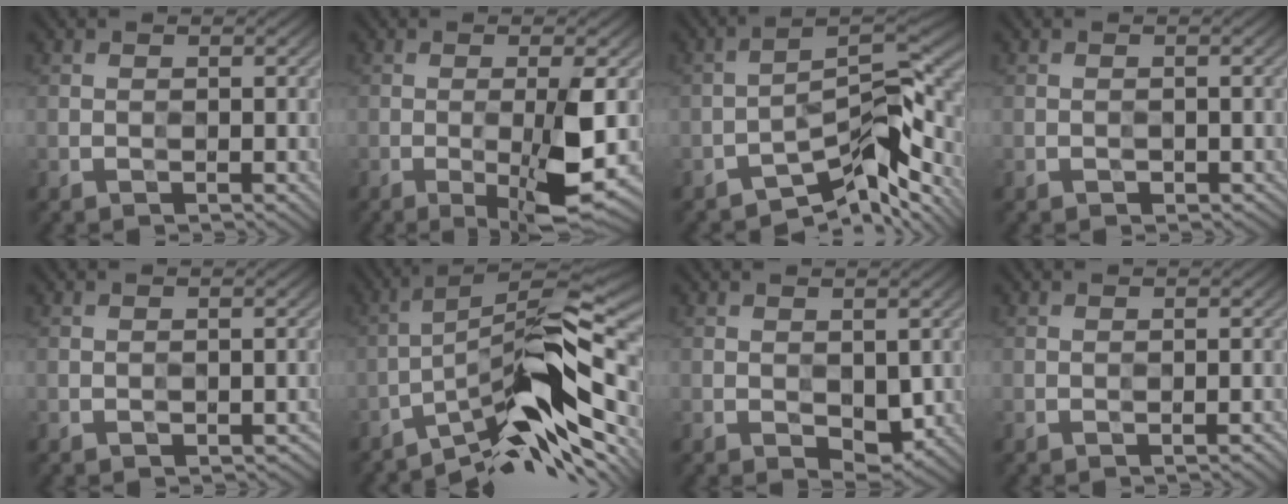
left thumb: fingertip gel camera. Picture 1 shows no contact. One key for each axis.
{"total": 6.9, "fx": -2.1, "fy": 1.0, "fz": 6.5, "tx": -0.093, "ty": 0.006, "tz": -0.025}
{"total": 8.4, "fx": -6.8, "fy": 1.8, "fz": 4.6, "tx": -0.055, "ty": 0.019, "tz": -0.122}
{"total": 0.9, "fx": -0.6, "fy": 0.7, "fz": 0.2, "tx": 0.000, "ty": 0.002, "tz": -0.007}
{"total": 1.8, "fx": -1.4, "fy": 0.8, "fz": 0.7, "tx": -0.001, "ty": 0.001, "tz": -0.015}
{"total": 12.1, "fx": -7.7, "fy": 2.8, "fz": 8.9, "tx": -0.147, "ty": 0.014, "tz": -0.138}
{"total": 2.4, "fx": -0.4, "fy": 1.7, "fz": 1.6, "tx": -0.027, "ty": -0.001, "tz": -0.002}
{"total": 0.8, "fx": -0.8, "fy": -0.2, "fz": 0.1, "tx": 0.004, "ty": 0.006, "tz": -0.011}